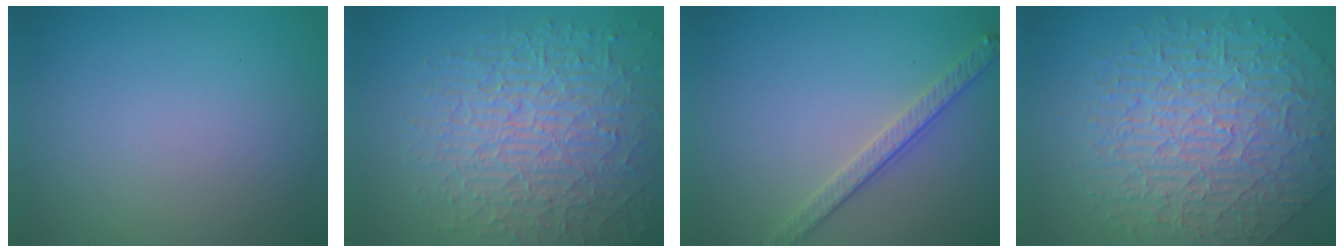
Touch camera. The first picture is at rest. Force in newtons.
{"total": 9.0, "press": 6.1, "slide": 6.6}
{"total": 2.7, "press": 2.6, "slide": 0.9}
{"total": 9.1, "press": 6.8, "slide": 6.0}